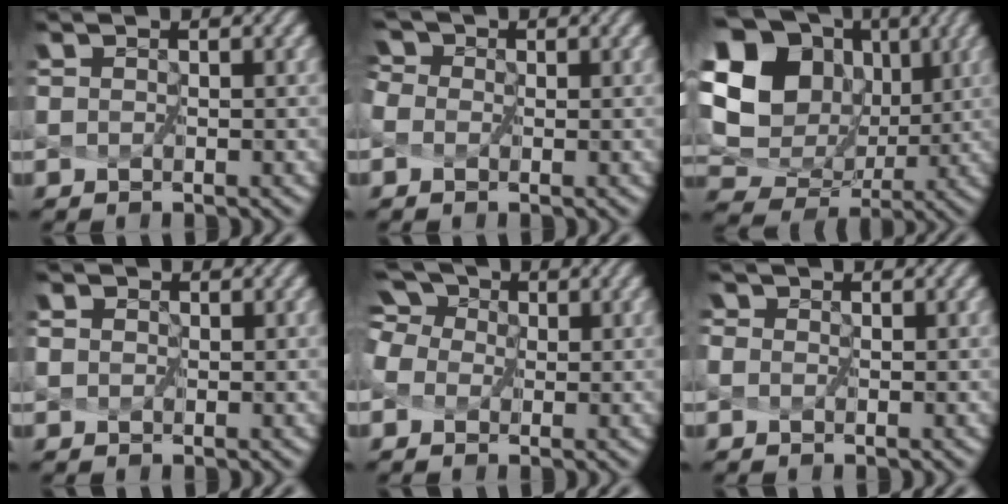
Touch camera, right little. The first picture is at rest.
{"total": 2.0, "force": [-0.1, 1.6, 1.2], "torque": [-0.031, 0.012, -0.002]}
{"total": 14.0, "force": [4.5, 11.2, 7.1], "torque": [-0.187, 0.024, 0.108]}
{"total": 1.2, "force": [0.3, 1.0, 0.6], "torque": [-0.009, 0.008, -0.001]}
{"total": 4.5, "force": [1.0, 3.4, 2.7], "torque": [-0.071, 0.027, 0.012]}
{"total": 1.1, "force": [-0.1, 1.0, 0.6], "torque": [-0.010, 0.010, -0.005]}